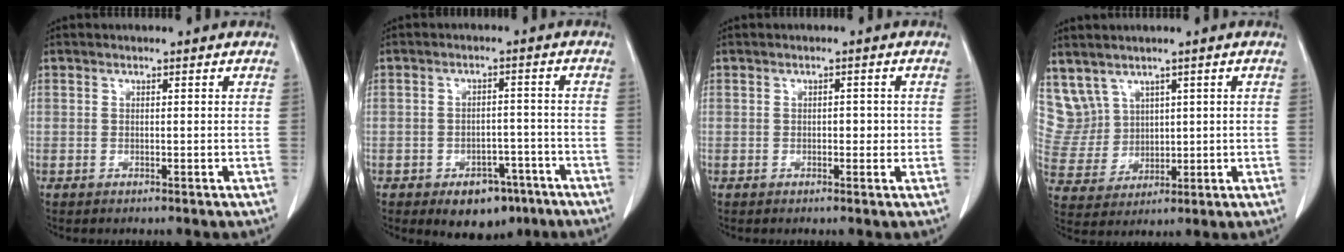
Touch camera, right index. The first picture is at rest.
{"total": 7.4, "force": [-4.6, 4.4, 3.8], "torque": [-0.041, 0.010, -0.060]}
{"total": 1.8, "force": [-0.2, 1.2, 1.4], "torque": [-0.014, 0.004, -0.002]}
{"total": 8.1, "force": [4.8, 6.6, 0.5], "torque": [-0.028, 0.035, 0.118]}